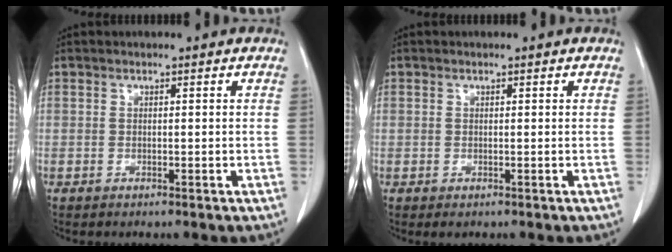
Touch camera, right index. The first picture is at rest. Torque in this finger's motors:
{"motor_torque": [-1.31, 0.04, -0.63, -0.20]}